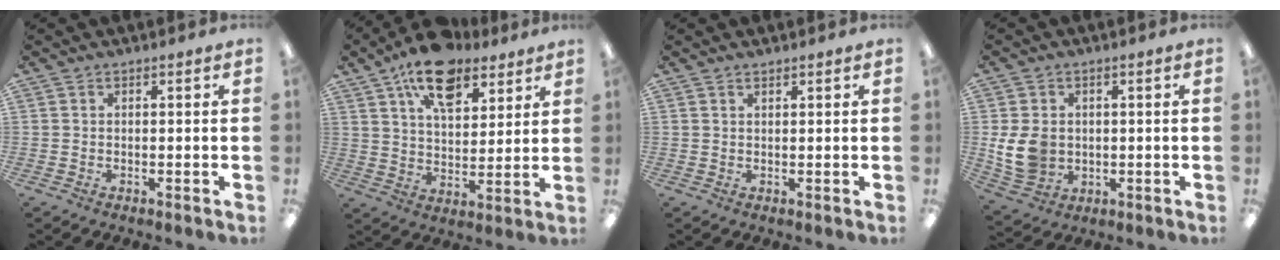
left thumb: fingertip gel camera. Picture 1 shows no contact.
{"total": 15.4, "force": [10.5, 7.6, 8.2], "torque": [-0.134, -0.047, 0.187]}
{"total": 0.9, "force": [0.8, 0.2, 0.3], "torque": [-0.006, -0.001, 0.016]}
{"total": 8.8, "force": [0.2, 7.3, 5.0], "torque": [-0.119, 0.010, 0.007]}